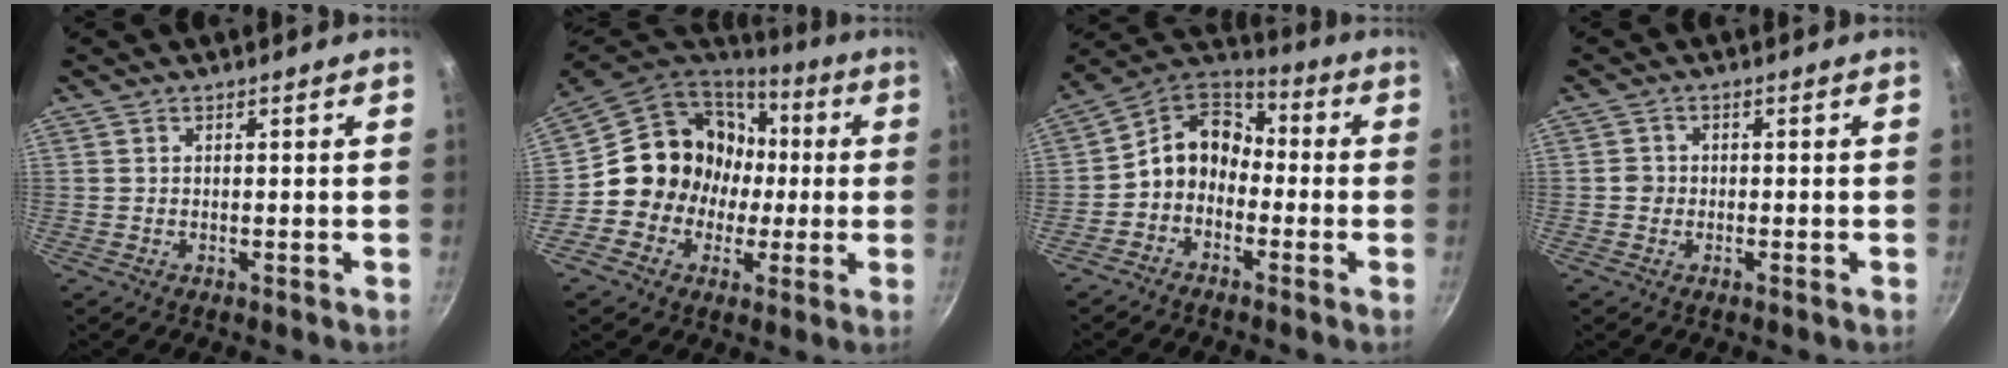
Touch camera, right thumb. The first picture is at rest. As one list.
[{"total": 16.3, "force": [-0.6, 15.1, 6.0], "torque": [-0.058, 0.047, -0.015]}, {"total": 10.1, "force": [-2.3, 8.0, 5.8], "torque": [-0.073, 0.054, -0.068]}, {"total": 1.5, "force": [-0.6, 1.3, 0.5], "torque": [-0.006, 0.006, -0.014]}]